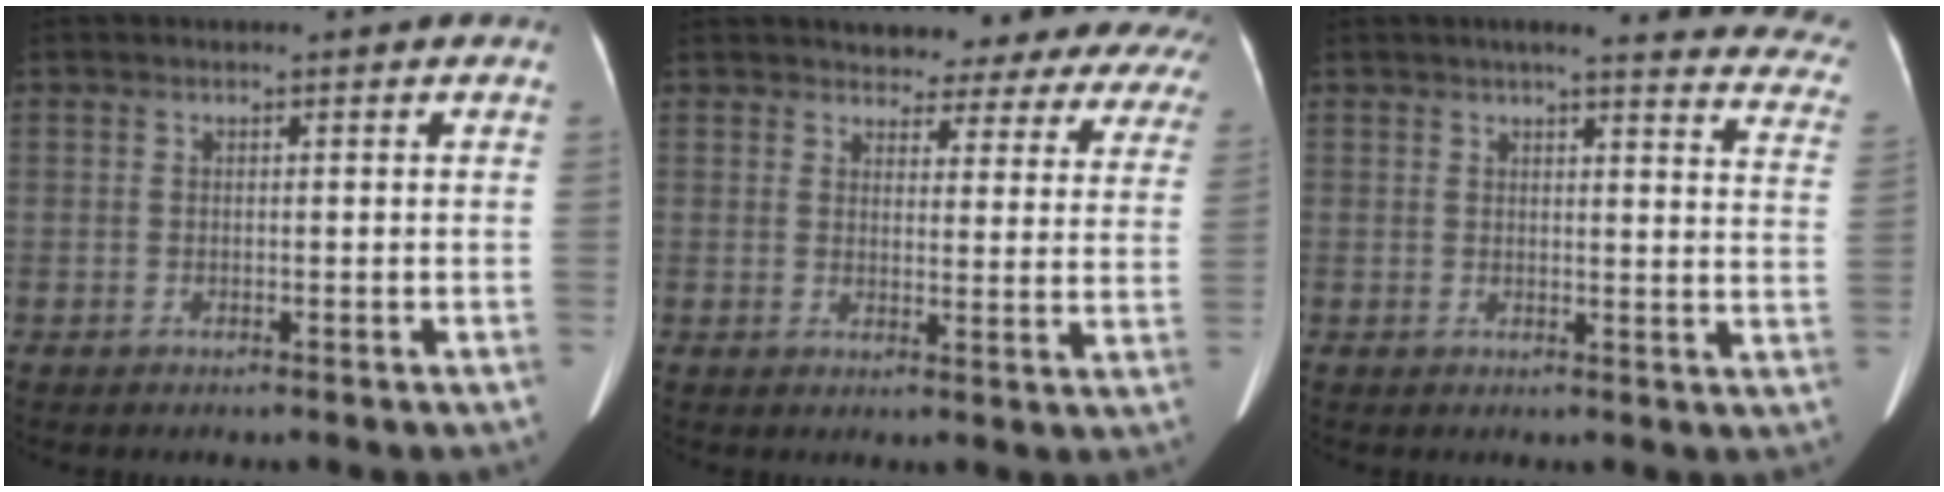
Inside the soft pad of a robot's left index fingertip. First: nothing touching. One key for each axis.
{"total": 20.0, "fx": 18.4, "fy": 5.2, "fz": 6.1, "tx": -0.062, "ty": -0.046, "tz": 0.191}
{"total": 19.2, "fx": 17.2, "fy": 2.5, "fz": 8.2, "tx": -0.079, "ty": -0.051, "tz": 0.171}